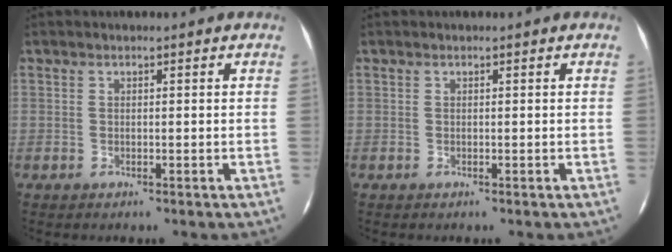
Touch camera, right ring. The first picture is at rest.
{"total": 0.0}